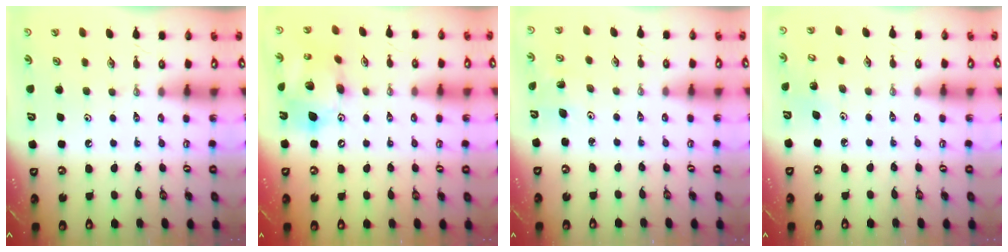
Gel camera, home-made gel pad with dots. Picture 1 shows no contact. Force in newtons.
{"total": 16.2, "press": 16.0, "slide": 2.5}
{"total": 3.5, "press": 3.5, "slide": 0.3}
{"total": 3.0, "press": 3.0, "slide": 0.2}